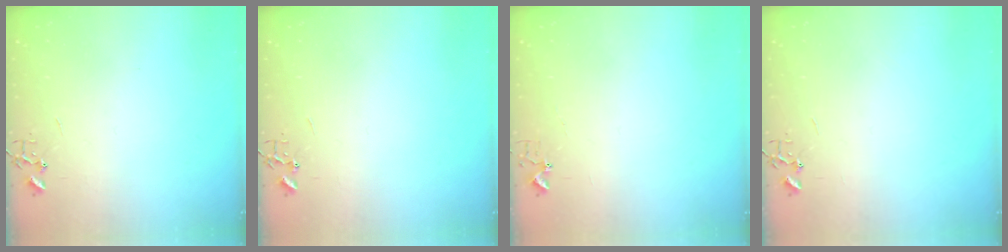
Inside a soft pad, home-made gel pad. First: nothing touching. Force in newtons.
{"total": 0.0}
{"total": 3.4, "press": 3.4, "slide": 0.5}
{"total": 0.0}